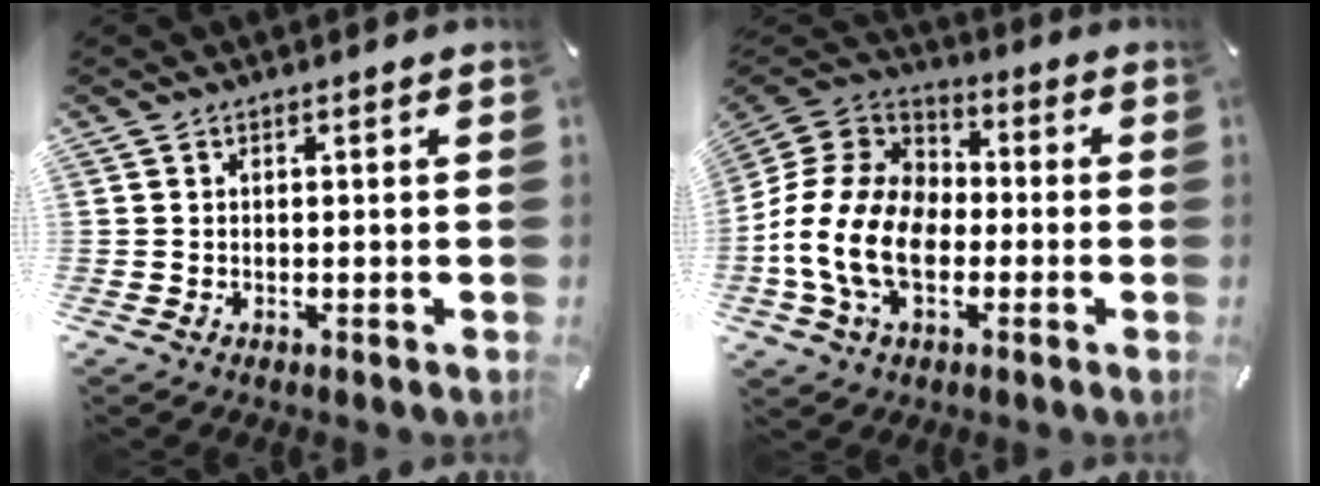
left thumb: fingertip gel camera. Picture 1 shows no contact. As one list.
[{"total": 16.5, "force": [-5.1, 11.8, 10.3], "torque": [-0.229, 0.031, -0.094]}]